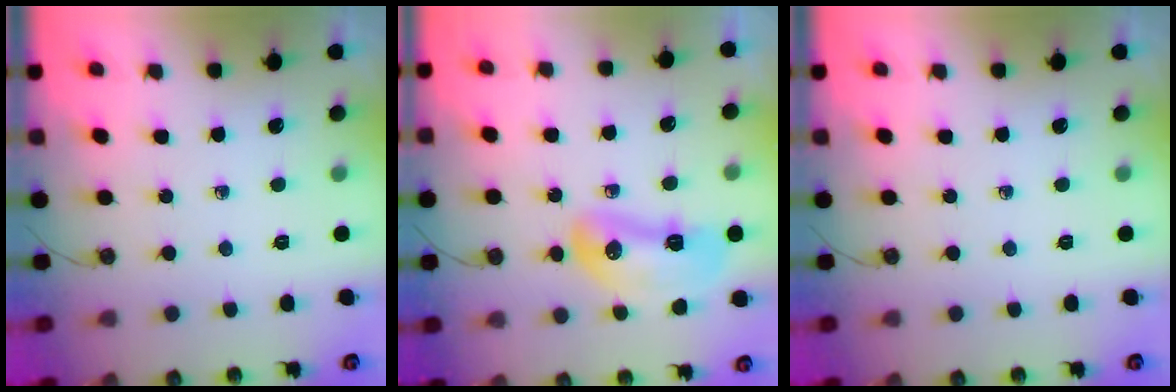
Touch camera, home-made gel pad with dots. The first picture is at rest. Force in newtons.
{"total": 20.1, "press": 14.2, "slide": 14.3}
{"total": 0.0}